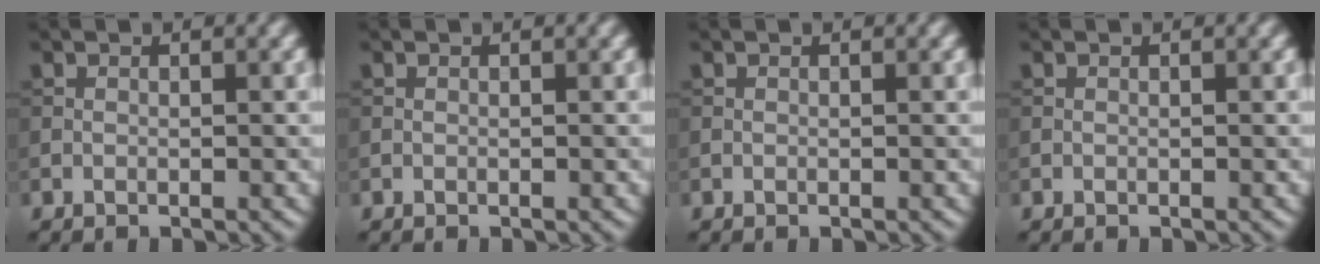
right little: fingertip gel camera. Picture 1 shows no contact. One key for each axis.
{"total": 0.0}
{"total": 0.0}
{"total": 0.0}